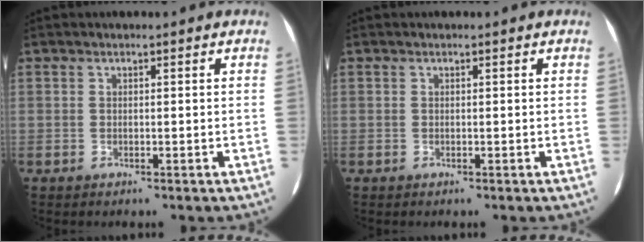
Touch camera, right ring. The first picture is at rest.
{"total": 0.0}